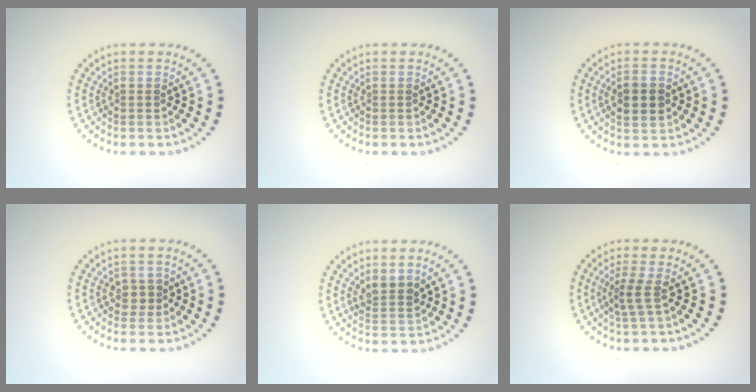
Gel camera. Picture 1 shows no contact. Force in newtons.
{"total": 0.0}
{"total": 2.7, "press": 2.7, "slide": 0.2}
{"total": 1.3, "press": 1.1, "slide": 0.6}
{"total": 2.2, "press": 2.0, "slide": 1.0}
{"total": 1.8, "press": 1.2, "slide": 1.4}